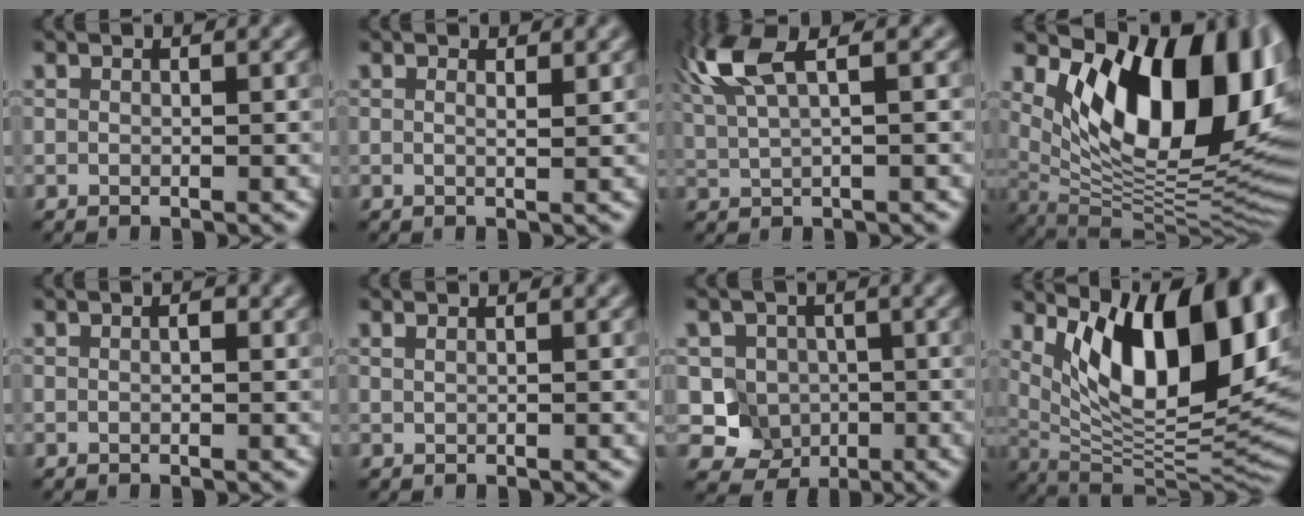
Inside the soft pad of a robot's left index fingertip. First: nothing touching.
{"total": 1.1, "force": [0.6, 0.2, 0.9], "torque": [-0.015, -0.004, 0.006]}
{"total": 6.4, "force": [3.1, 1.9, 5.3], "torque": [-0.120, 0.021, 0.062]}
{"total": 15.9, "force": [5.2, 7.8, 12.9], "torque": [-0.173, -0.014, 0.091]}
{"total": 0.8, "force": [0.2, 0.3, 0.8], "torque": [-0.013, -0.002, 0.001]}
{"total": 0.8, "force": [0.5, 0.4, 0.5], "torque": [-0.009, -0.001, 0.004]}
{"total": 5.2, "force": [-0.4, 4.9, 1.8], "torque": [-0.004, -0.005, -0.029]}
{"total": 14.8, "force": [5.0, 6.1, 12.5], "torque": [-0.165, -0.010, 0.085]}